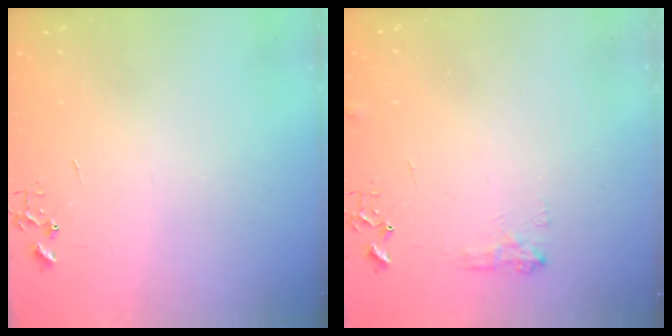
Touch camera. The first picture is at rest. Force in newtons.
{"total": 7.4, "press": 7.4, "slide": 0.5}